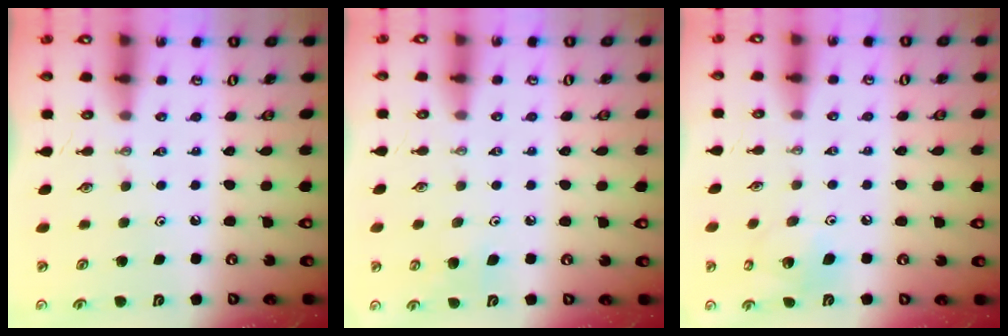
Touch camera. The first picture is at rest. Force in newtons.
{"total": 5.6, "press": 5.4, "slide": 1.4}
{"total": 10.6, "press": 10.4, "slide": 1.9}